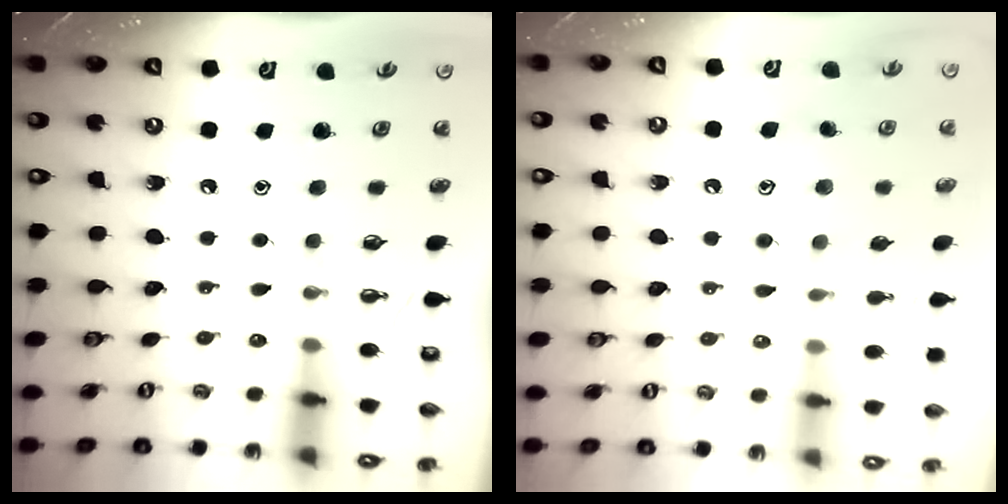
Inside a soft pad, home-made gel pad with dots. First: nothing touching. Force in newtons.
{"total": 11.7, "press": 11.7, "slide": 0.6}